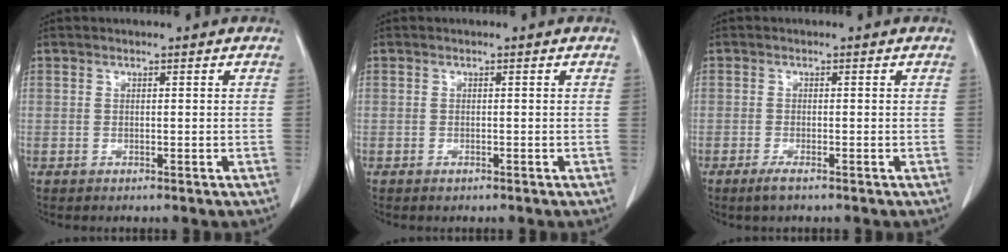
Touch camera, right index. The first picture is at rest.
{"total": 0.6, "force": [-0.5, 0.3, 0.2], "torque": [-0.008, -0.001, -0.004]}
{"total": 1.9, "force": [-1.4, 0.2, 1.3], "torque": [-0.031, -0.005, -0.025]}